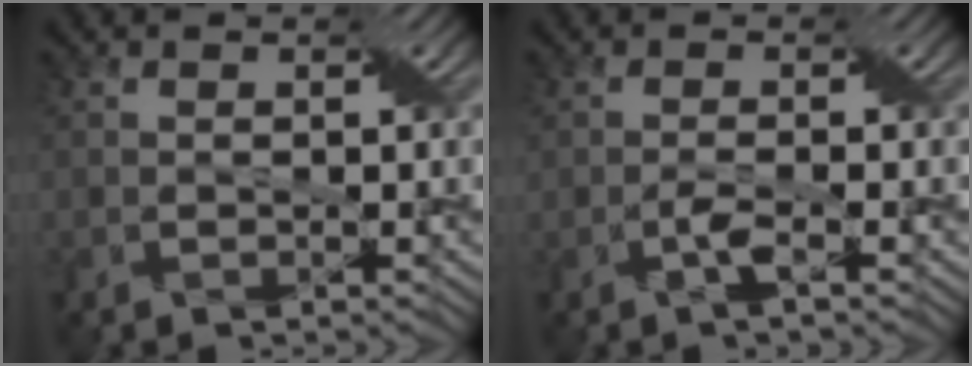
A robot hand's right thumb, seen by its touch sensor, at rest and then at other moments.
{"total": 1.7, "force": [-0.8, 0.1, 1.4], "torque": [-0.032, 0.007, -0.017]}